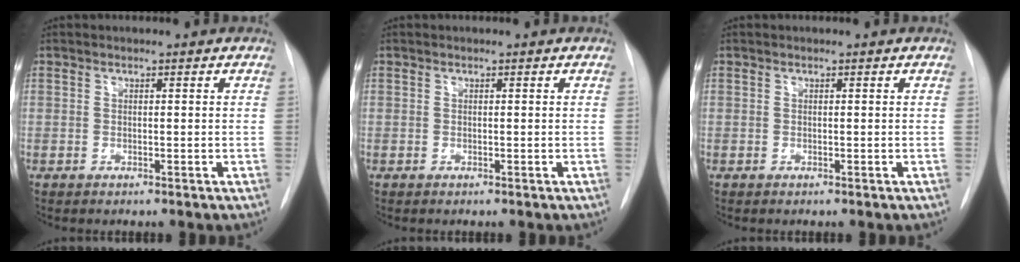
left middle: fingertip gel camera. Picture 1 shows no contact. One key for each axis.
{"total": 0.0}
{"total": 0.0}